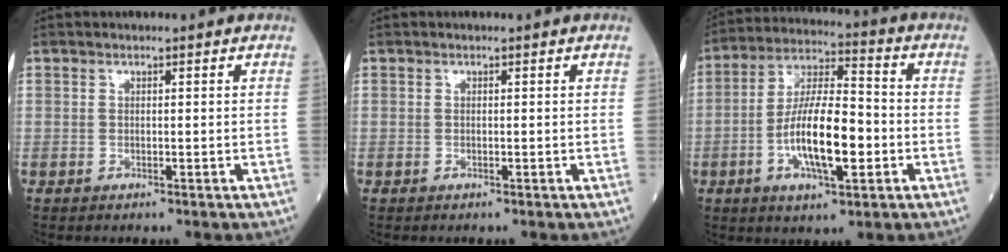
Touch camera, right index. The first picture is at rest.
{"total": 0.0}
{"total": 14.1, "force": [-3.4, 4.2, 13.1], "torque": [-0.255, 0.007, -0.059]}